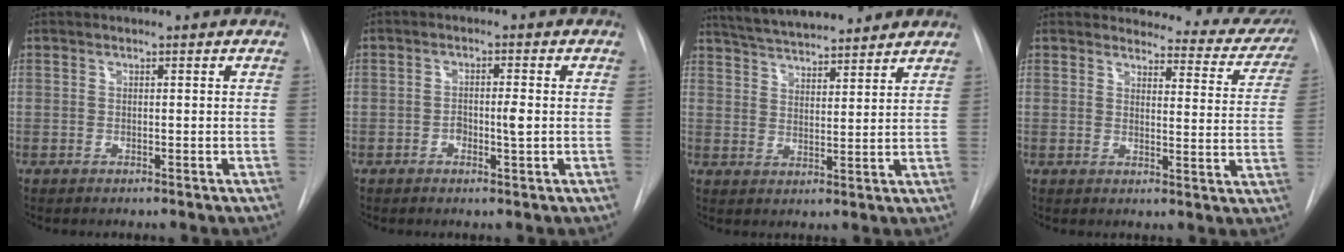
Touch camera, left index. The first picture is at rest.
{"total": 2.5, "force": [-0.9, 0.6, 2.3], "torque": [-0.039, -0.005, -0.016]}
{"total": 13.6, "force": [12.1, 2.1, 5.6], "torque": [-0.096, 0.020, 0.188]}
{"total": 15.1, "force": [14.4, 3.8, 2.3], "torque": [0.014, -0.079, 0.132]}